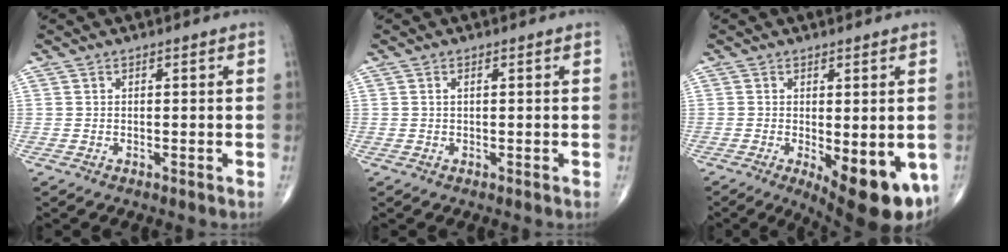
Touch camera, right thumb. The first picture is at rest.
{"total": 0.6, "force": [0.2, 0.2, 0.6], "torque": [-0.013, 0.002, 0.002]}
{"total": 13.4, "force": [-4.3, 4.9, 11.8], "torque": [-0.127, -0.019, -0.044]}